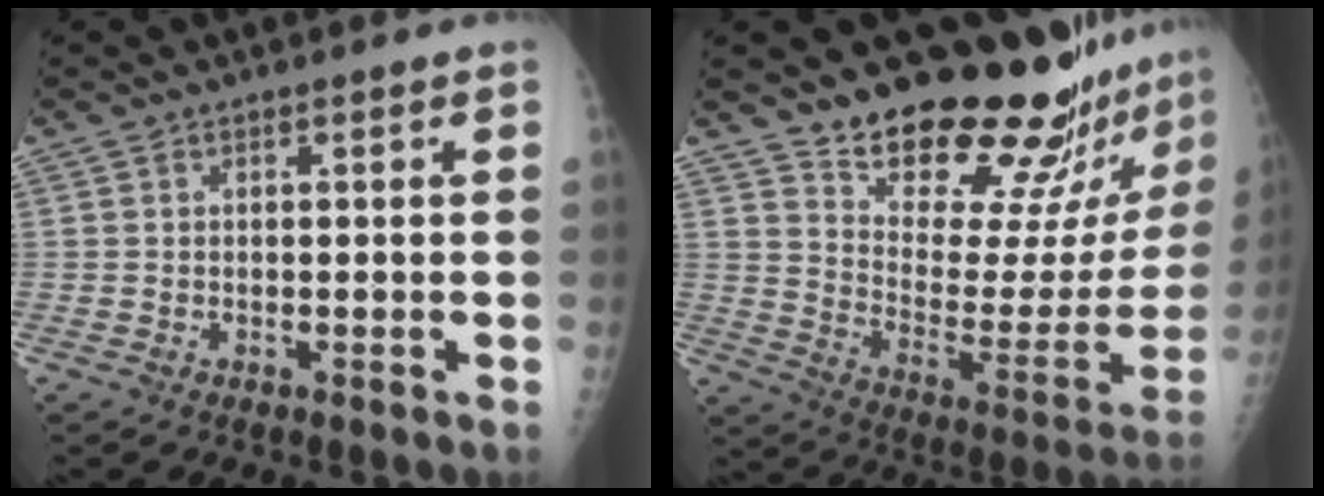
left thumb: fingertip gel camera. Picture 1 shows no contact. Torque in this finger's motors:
{"motor_torque": [0.48, 0.46, 0.85, -1.92, 0.10]}